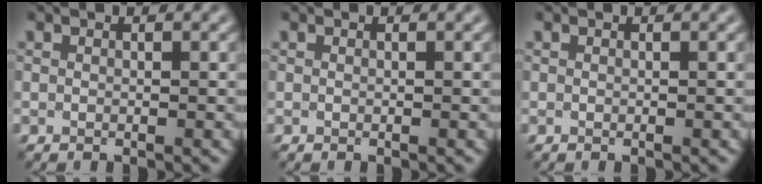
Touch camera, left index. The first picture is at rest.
{"total": 0.0}
{"total": 0.0}